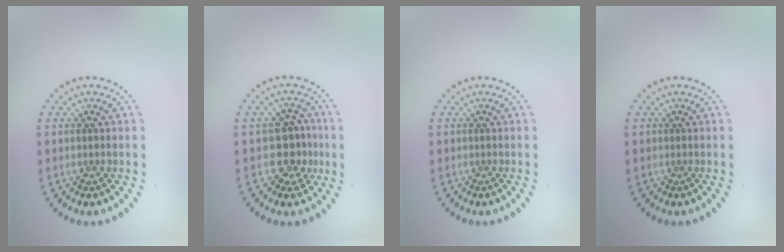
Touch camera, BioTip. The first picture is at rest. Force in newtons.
{"total": 3.0, "press": 2.7, "slide": 1.2}
{"total": 0.0}
{"total": 0.0}